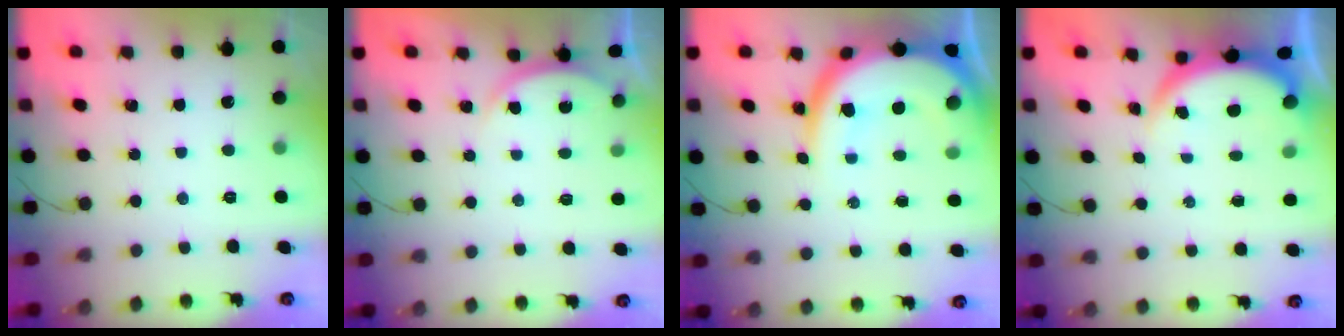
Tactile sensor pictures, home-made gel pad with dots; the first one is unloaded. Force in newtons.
{"total": 2.4, "press": 2.4, "slide": 0.3}
{"total": 16.9, "press": 16.8, "slide": 1.5}
{"total": 3.8, "press": 3.8, "slide": 0.2}